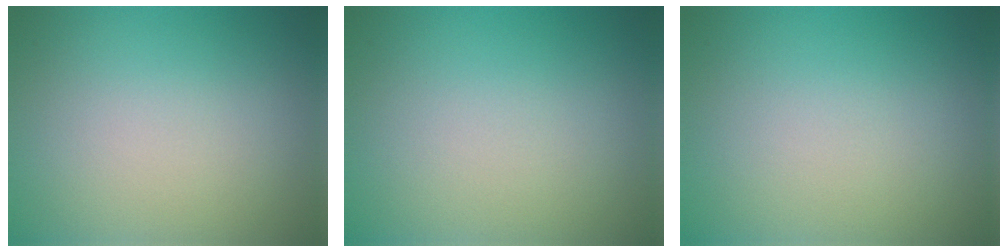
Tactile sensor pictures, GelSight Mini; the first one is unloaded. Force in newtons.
{"total": 0.0}
{"total": 0.0}